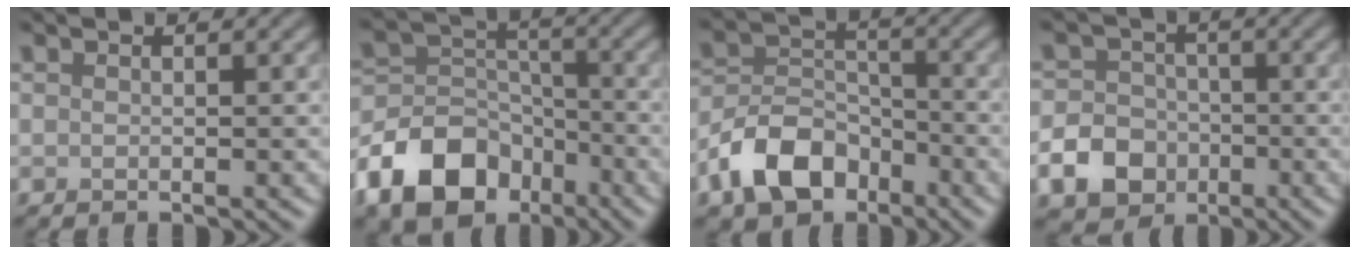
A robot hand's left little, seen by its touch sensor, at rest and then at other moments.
{"total": 9.7, "force": [-5.6, 6.4, 4.7], "torque": [-0.083, -0.002, -0.116]}
{"total": 7.0, "force": [-4.2, 4.4, 3.5], "torque": [-0.062, -0.002, -0.088]}
{"total": 6.9, "force": [-3.0, 5.7, 2.4], "torque": [-0.032, -0.015, -0.078]}